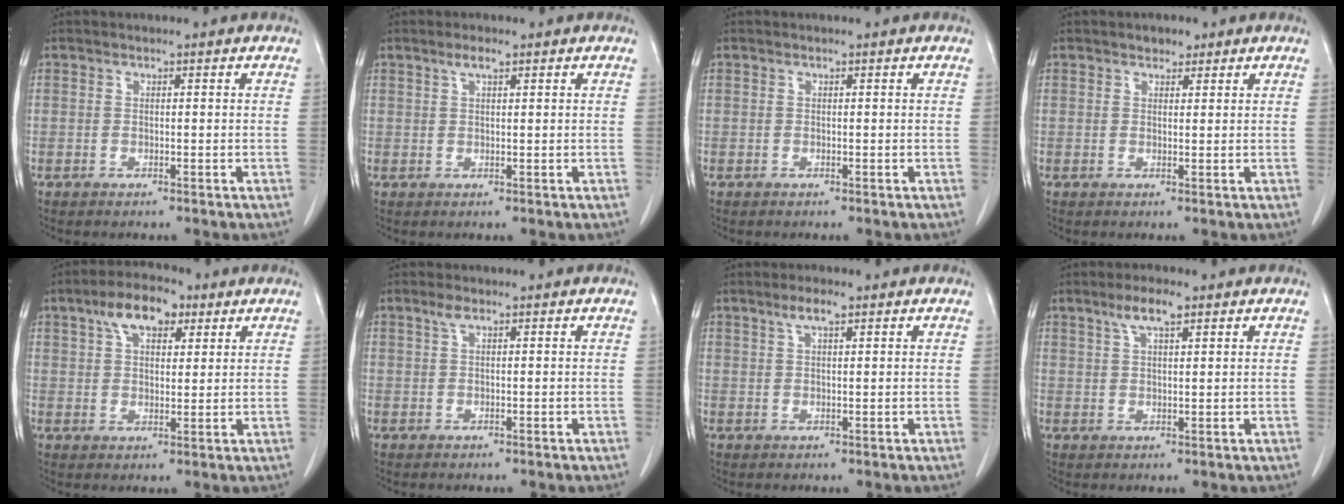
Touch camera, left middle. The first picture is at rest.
{"total": 1.8, "force": [1.2, 0.3, 1.4], "torque": [-0.031, 0.005, 0.024]}
{"total": 0.0}
{"total": 1.7, "force": [1.3, 1.0, 0.6], "torque": [-0.012, 0.001, 0.017]}
{"total": 7.7, "force": [4.2, 3.6, 5.4], "torque": [-0.097, 0.022, 0.071]}
{"total": 1.3, "force": [0.8, 0.3, 1.0], "torque": [-0.024, 0.007, 0.017]}
{"total": 2.7, "force": [1.7, 0.5, 2.0], "torque": [-0.044, 0.006, 0.032]}
{"total": 4.2, "force": [2.7, 0.9, 3.2], "torque": [-0.067, 0.006, 0.050]}